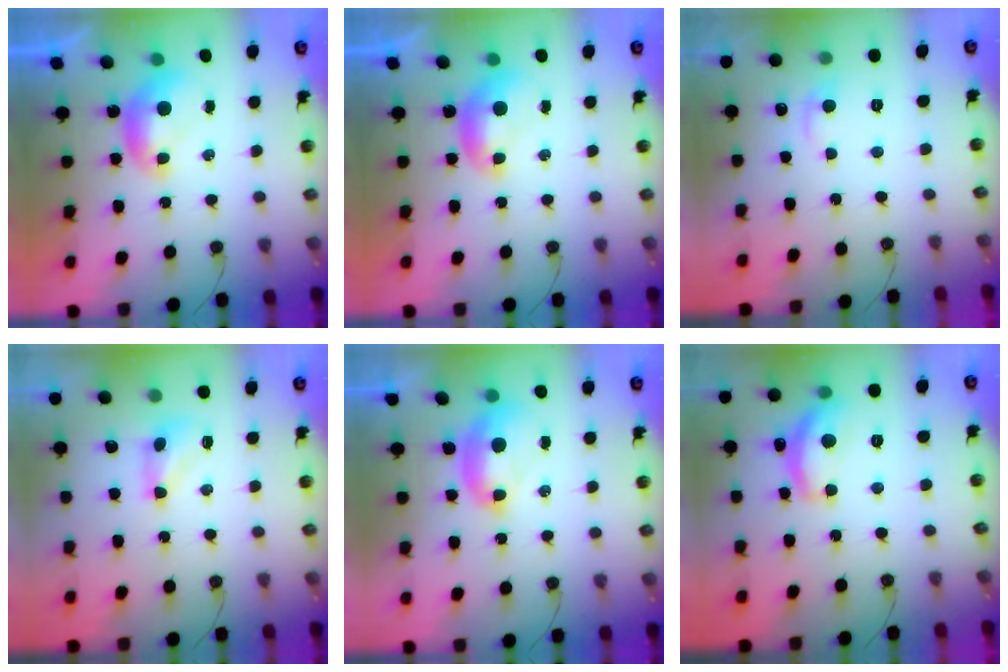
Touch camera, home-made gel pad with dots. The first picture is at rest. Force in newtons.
{"total": 0.0}
{"total": 1.8, "press": 1.5, "slide": 0.9}
{"total": 2.8, "press": 2.8, "slide": 0.6}
{"total": 2.6, "press": 2.5, "slide": 0.5}
{"total": 9.7, "press": 9.7, "slide": 0.8}